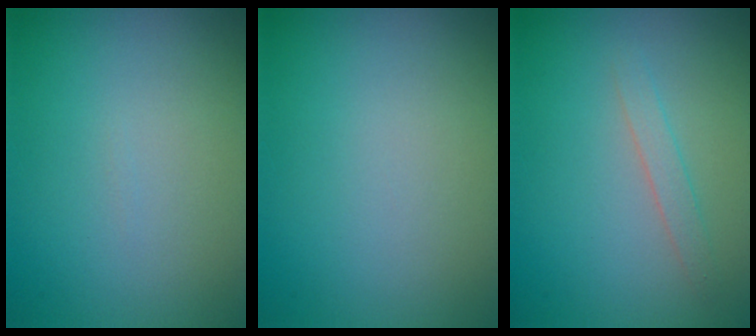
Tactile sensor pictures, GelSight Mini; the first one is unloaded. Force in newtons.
{"total": 0.0}
{"total": 1.2, "press": 1.2, "slide": 0.1}